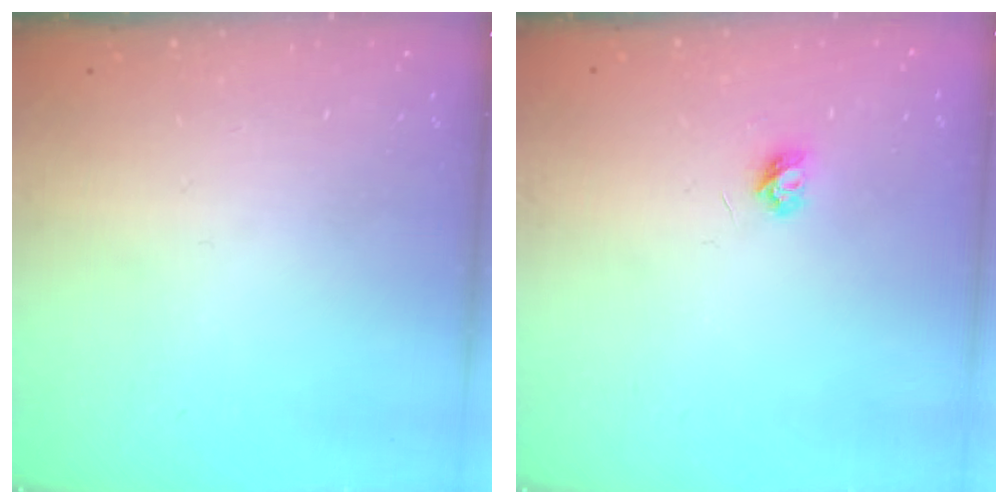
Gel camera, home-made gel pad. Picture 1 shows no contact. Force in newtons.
{"total": 3.9, "press": 3.8, "slide": 0.5}